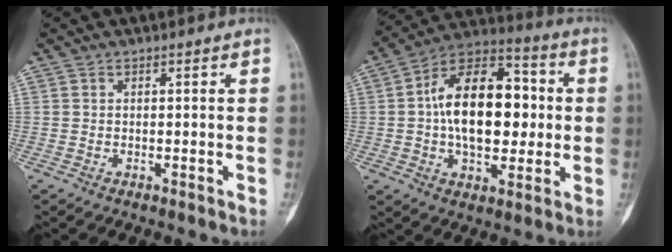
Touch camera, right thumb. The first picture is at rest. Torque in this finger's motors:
{"motor_torque": [2.17, 2.41, 1.08, -0.77, 0.50]}